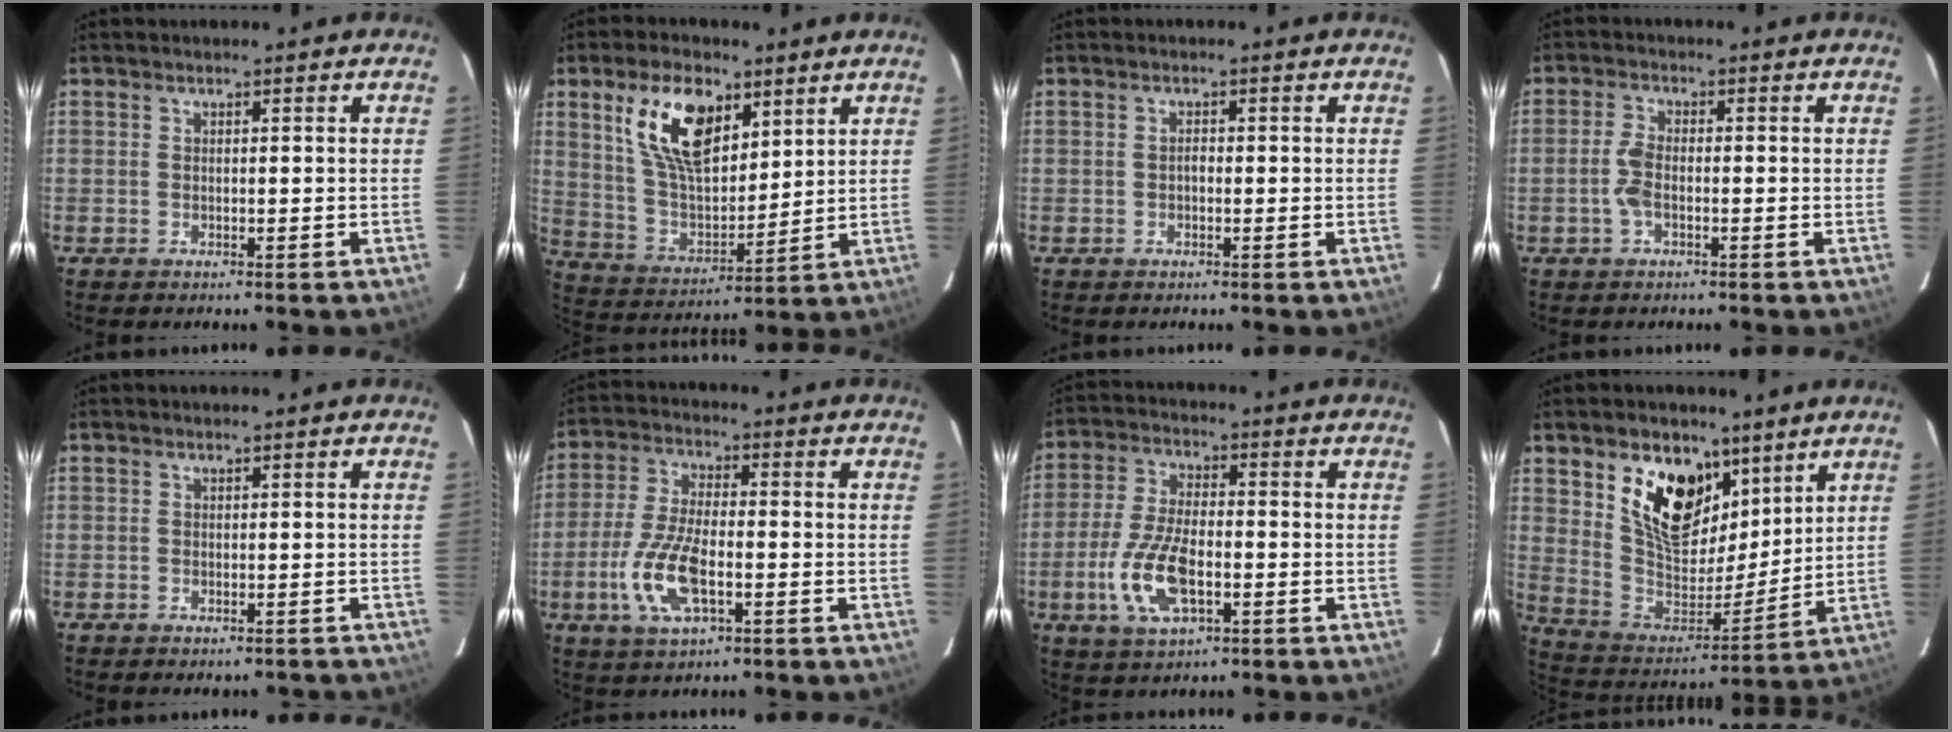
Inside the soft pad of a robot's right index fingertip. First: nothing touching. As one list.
[{"total": 15.7, "force": [7.7, 7.9, 11.2], "torque": [-0.207, 0.008, 0.157]}, {"total": 0.8, "force": [-0.2, 0.6, 0.6], "torque": [-0.010, 0.005, -0.005]}, {"total": 3.5, "force": [-1.1, 1.4, 3.0], "torque": [-0.071, 0.004, -0.023]}, {"total": 3.8, "force": [-3.3, 1.5, 1.2], "torque": [-0.017, -0.004, -0.033]}, {"total": 11.4, "force": [-3.8, 4.3, 9.9], "torque": [-0.214, -0.005, -0.072]}, {"total": 11.8, "force": [-3.8, 5.0, 10.0], "torque": [-0.215, -0.004, -0.069]}, {"total": 17.6, "force": [9.6, 10.1, 10.7], "torque": [-0.204, -0.005, 0.183]}]